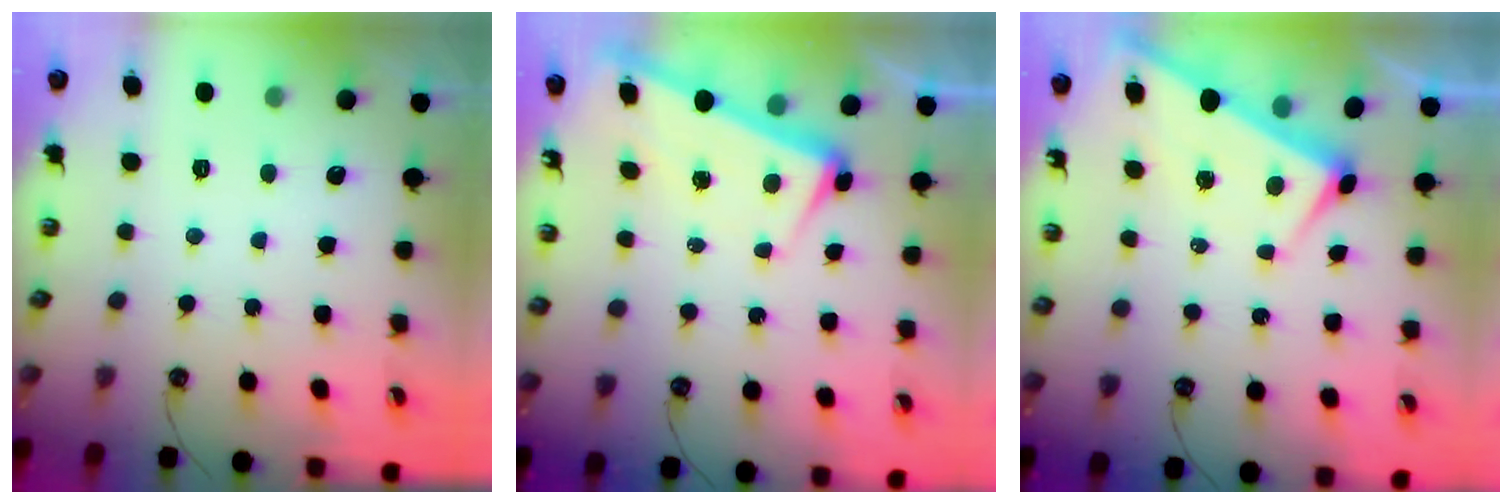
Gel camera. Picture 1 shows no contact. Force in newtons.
{"total": 3.1, "press": 3.0, "slide": 0.8}
{"total": 2.8, "press": 2.7, "slide": 0.6}